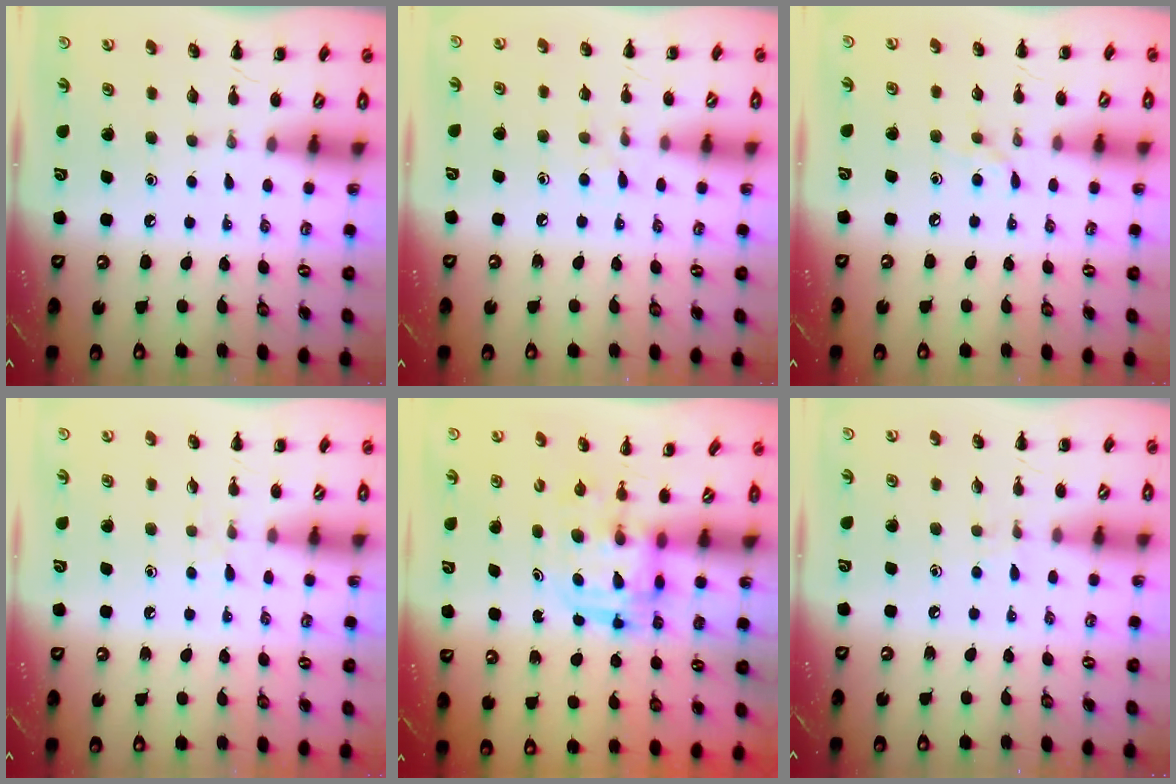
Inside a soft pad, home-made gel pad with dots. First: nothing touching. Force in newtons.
{"total": 4.3, "press": 4.1, "slide": 1.5}
{"total": 5.9, "press": 5.5, "slide": 2.0}
{"total": 5.0, "press": 4.6, "slide": 2.0}
{"total": 3.0, "press": 3.0, "slide": 0.3}
{"total": 4.0, "press": 3.6, "slide": 1.7}